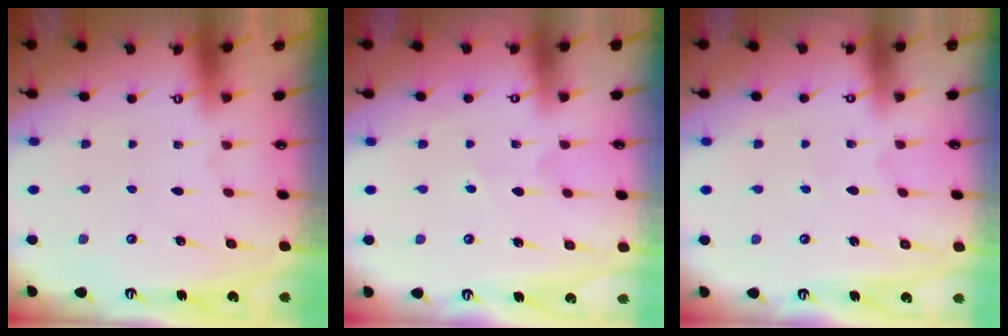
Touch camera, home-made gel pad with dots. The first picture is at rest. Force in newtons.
{"total": 4.3, "press": 4.3, "slide": 0.5}
{"total": 2.3, "press": 2.2, "slide": 0.2}